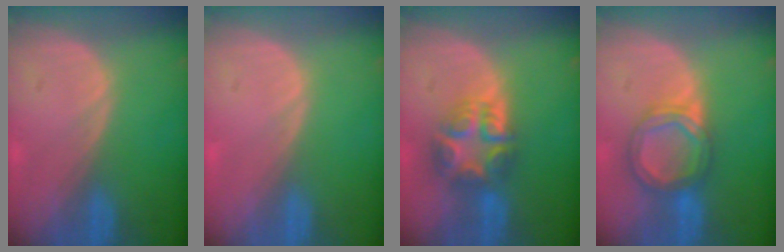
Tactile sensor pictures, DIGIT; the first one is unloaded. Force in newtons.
{"total": 0.5, "press": 0.0, "slide": 0.5}
{"total": 7.7, "press": 6.7, "slide": 3.7}
{"total": 6.3, "press": 5.9, "slide": 2.3}